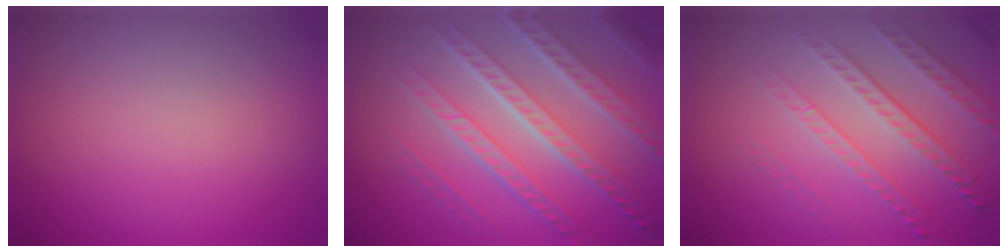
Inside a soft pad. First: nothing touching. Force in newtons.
{"total": 7.4, "press": 5.3, "slide": 5.3}
{"total": 5.0, "press": 3.5, "slide": 3.7}